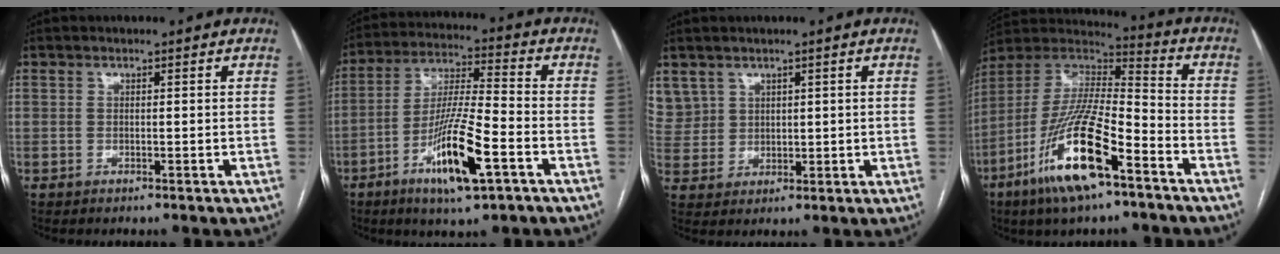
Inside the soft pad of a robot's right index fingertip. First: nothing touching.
{"total": 13.5, "force": [-6.0, 1.5, 12.0], "torque": [-0.229, -0.014, -0.106]}
{"total": 8.2, "force": [4.6, 6.7, 1.4], "torque": [-0.046, 0.022, 0.109]}
{"total": 18.8, "force": [-9.7, 3.7, 15.7], "torque": [-0.334, -0.026, -0.176]}